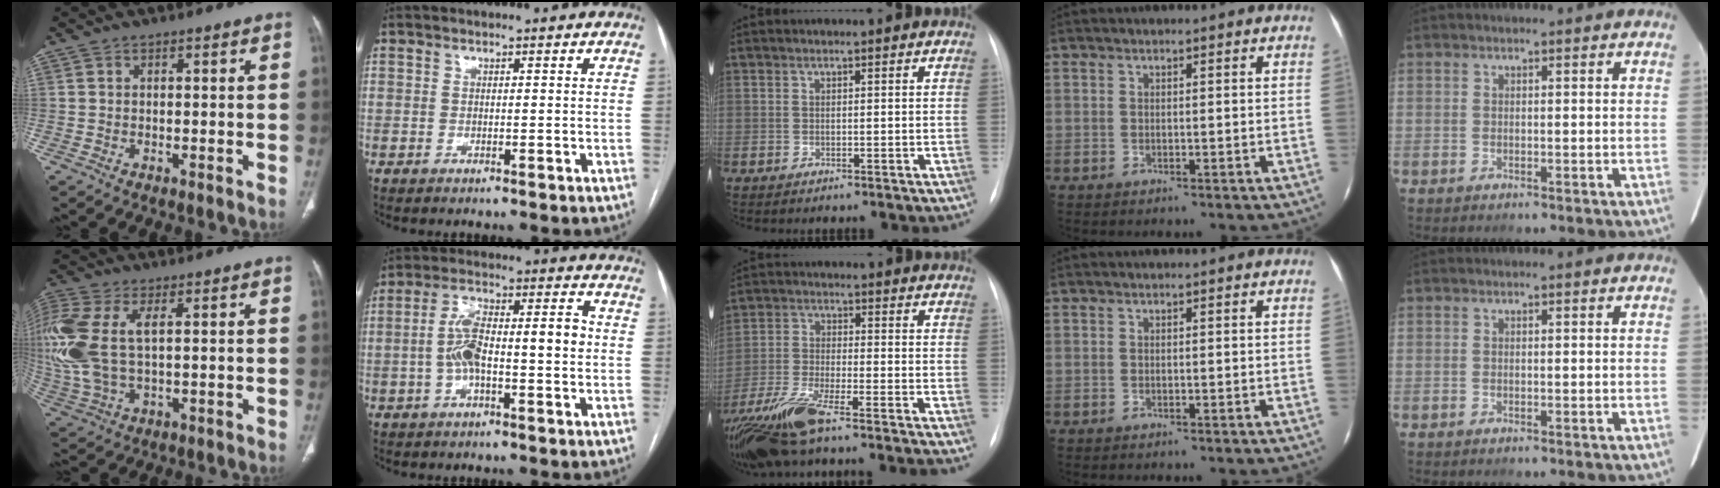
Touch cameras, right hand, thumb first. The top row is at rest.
{"thumb": {"total": 17.1, "force": [2.5, 9.0, 14.3], "torque": [-0.370, 0.002, 0.055]}, "index": {"total": 10.5, "force": [-0.6, 2.9, 10.1], "torque": [-0.184, 0.039, -0.008]}, "middle": {"total": 14.3, "force": [-11.4, 0.2, 8.6], "torque": [-0.181, -0.037, -0.204]}}